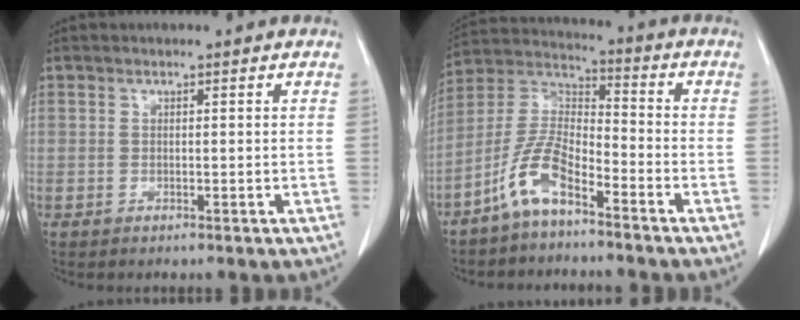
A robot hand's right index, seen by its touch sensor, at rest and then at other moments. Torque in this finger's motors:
{"motor_torque": [1.34, -0.80, 0.38, 0.19]}